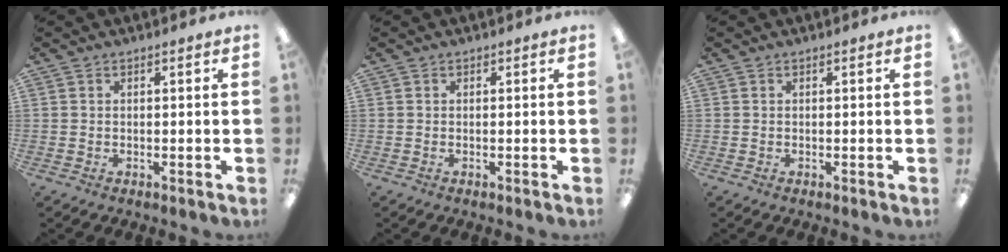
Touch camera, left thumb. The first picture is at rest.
{"total": 0.0}
{"total": 0.0}